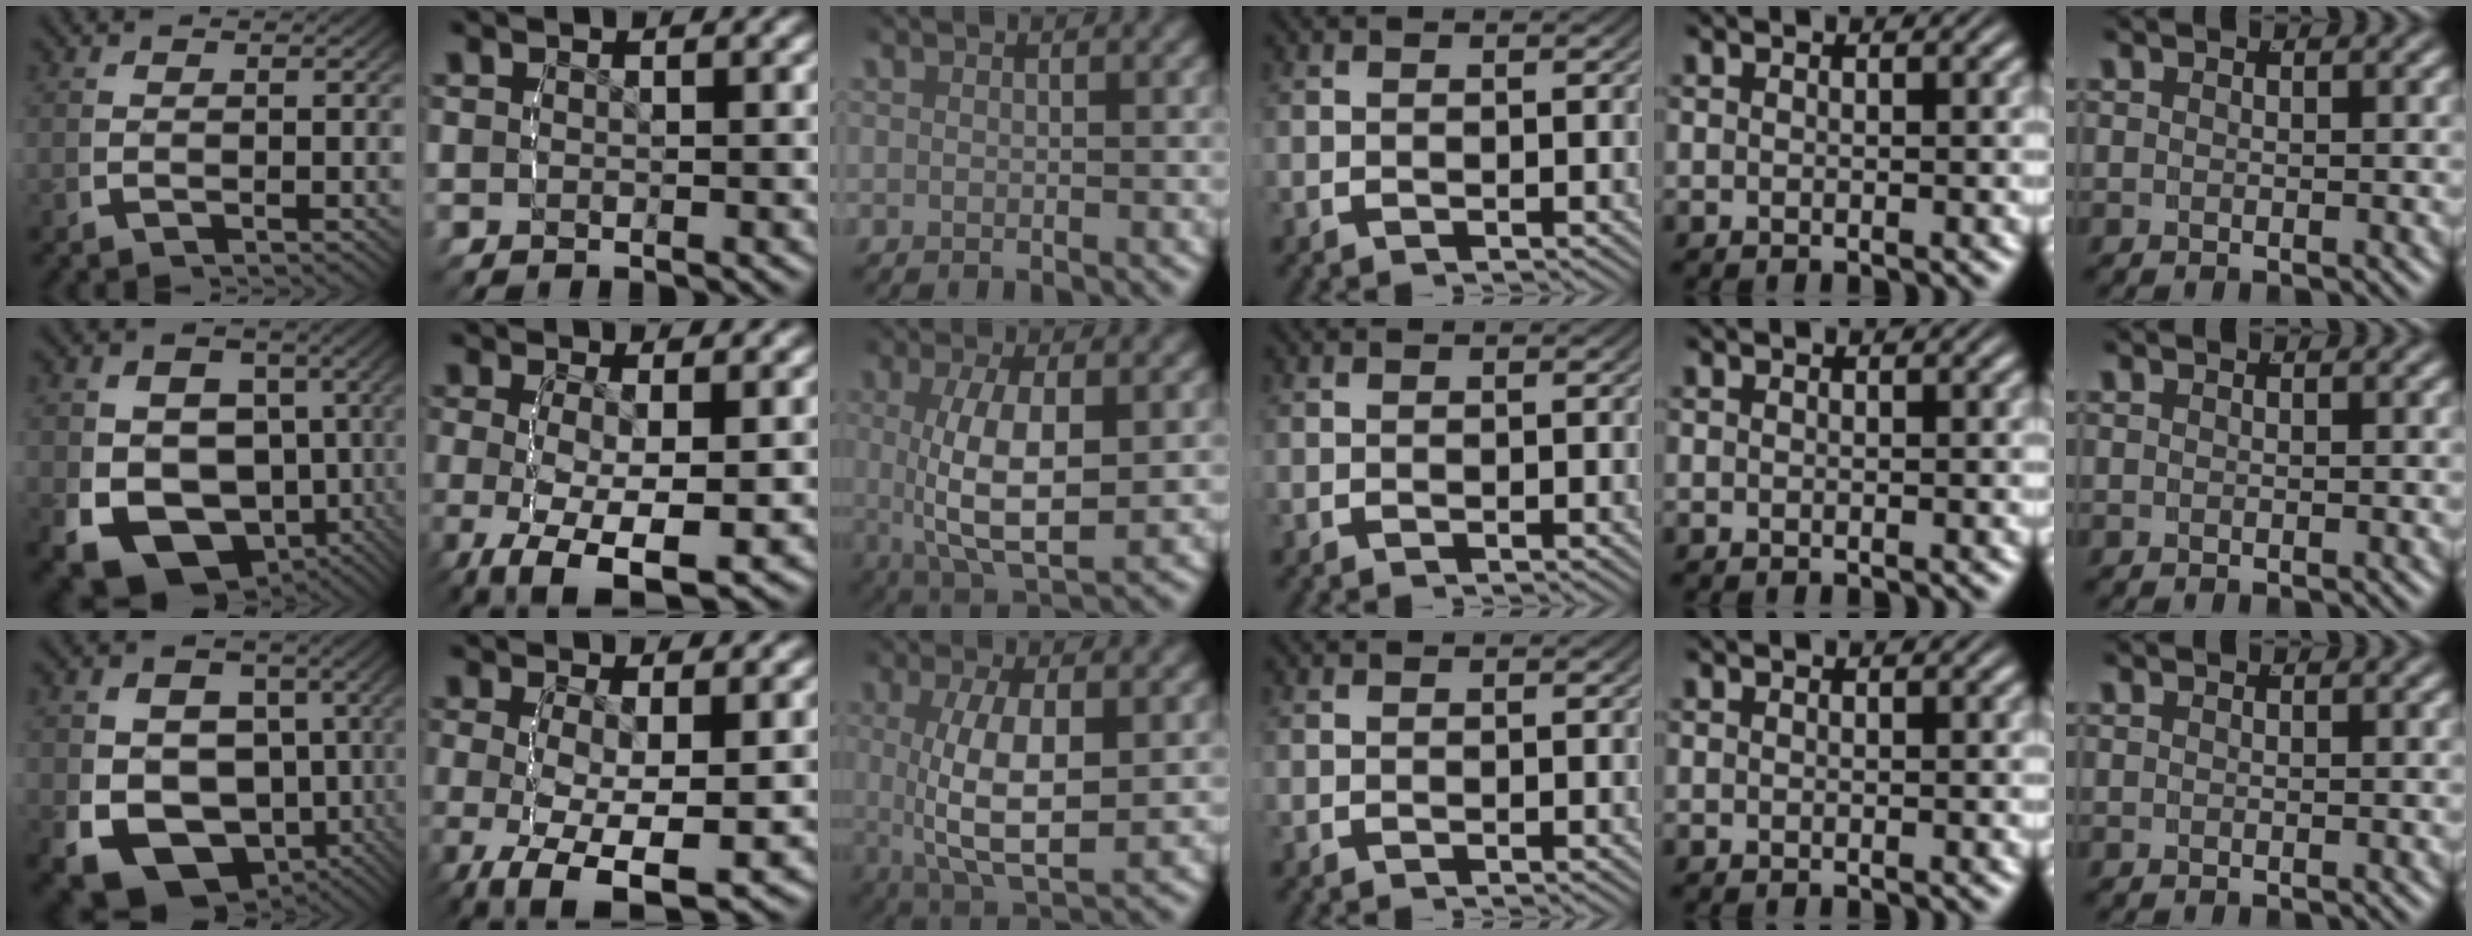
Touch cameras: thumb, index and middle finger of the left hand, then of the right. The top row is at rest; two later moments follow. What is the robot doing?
{"motion": "lift_and_place", "object": "cloth"}